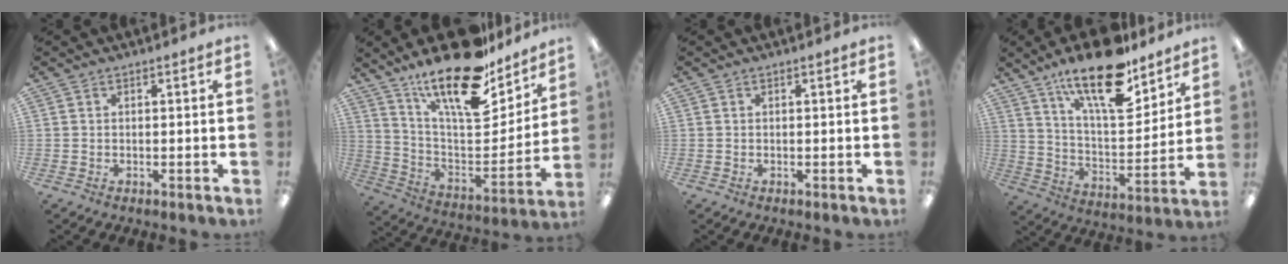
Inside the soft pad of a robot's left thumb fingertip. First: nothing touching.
{"total": 23.1, "force": [17.1, 7.9, 13.3], "torque": [-0.218, -0.115, 0.292]}
{"total": 0.0}
{"total": 20.2, "force": [13.9, 7.4, 12.6], "torque": [-0.208, -0.083, 0.234]}